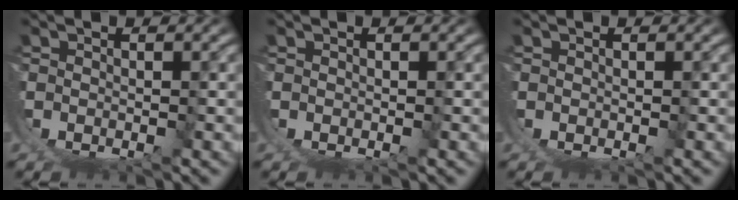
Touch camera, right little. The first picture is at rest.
{"total": 0.0}
{"total": 0.0}